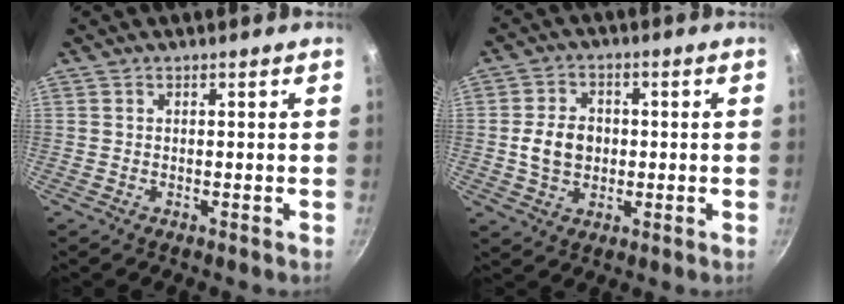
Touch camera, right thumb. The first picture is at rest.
{"total": 7.8, "force": [-0.2, 6.1, 4.8], "torque": [-0.069, 0.009, -0.003]}